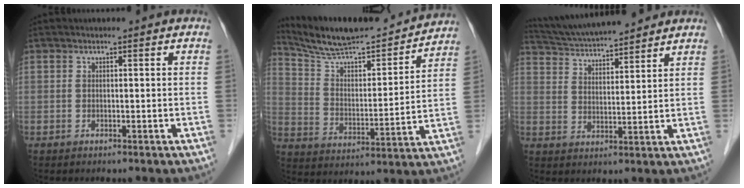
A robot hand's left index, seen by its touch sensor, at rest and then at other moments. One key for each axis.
{"total": 19.6, "fx": 18.3, "fy": 1.9, "fz": 6.8, "tx": -0.117, "ty": -0.001, "tz": 0.285}
{"total": 13.5, "fx": 12.5, "fy": 1.2, "fz": 5.1, "tx": -0.094, "ty": 0.024, "tz": 0.206}